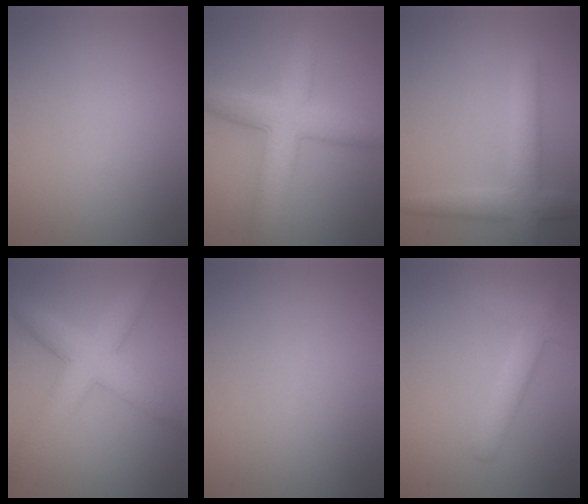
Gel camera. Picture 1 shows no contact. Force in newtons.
{"total": 6.3, "press": 6.3, "slide": 0.1}
{"total": 4.5, "press": 4.5, "slide": 0.2}
{"total": 6.3, "press": 6.3, "slide": 0.1}
{"total": 0.0}
{"total": 2.8, "press": 2.8, "slide": 0.1}